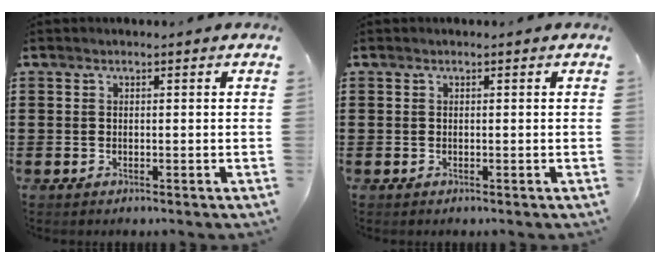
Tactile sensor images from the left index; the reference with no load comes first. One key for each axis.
{"total": 0.0}